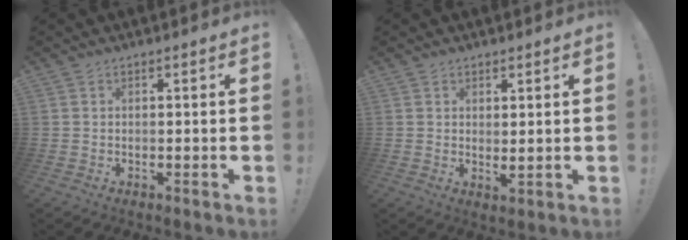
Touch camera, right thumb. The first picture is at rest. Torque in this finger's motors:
{"motor_torque": [-0.14, 0.00, 0.21, 0.11, 0.03]}